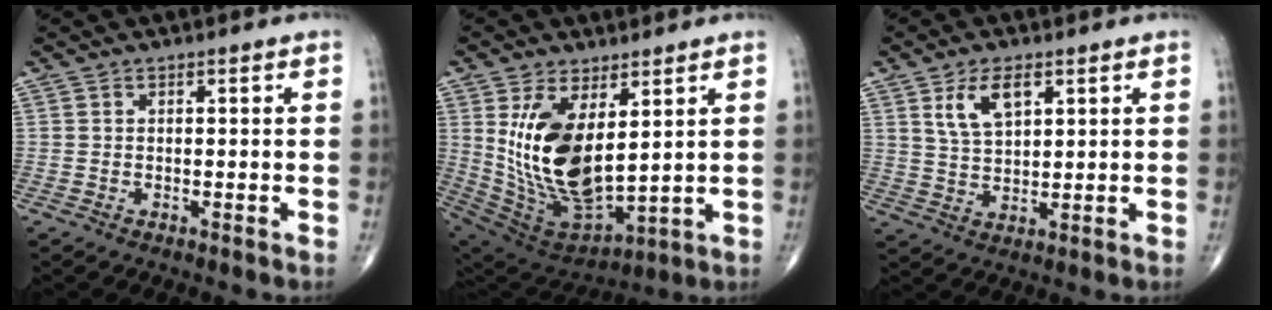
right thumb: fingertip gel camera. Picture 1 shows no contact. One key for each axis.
{"total": 17.9, "fx": 4.0, "fy": 8.8, "fz": 15.0, "tx": -0.278, "ty": -0.031, "tz": 0.104}
{"total": 7.0, "fx": 3.2, "fy": 3.5, "fz": 5.2, "tx": -0.088, "ty": -0.014, "tz": 0.066}